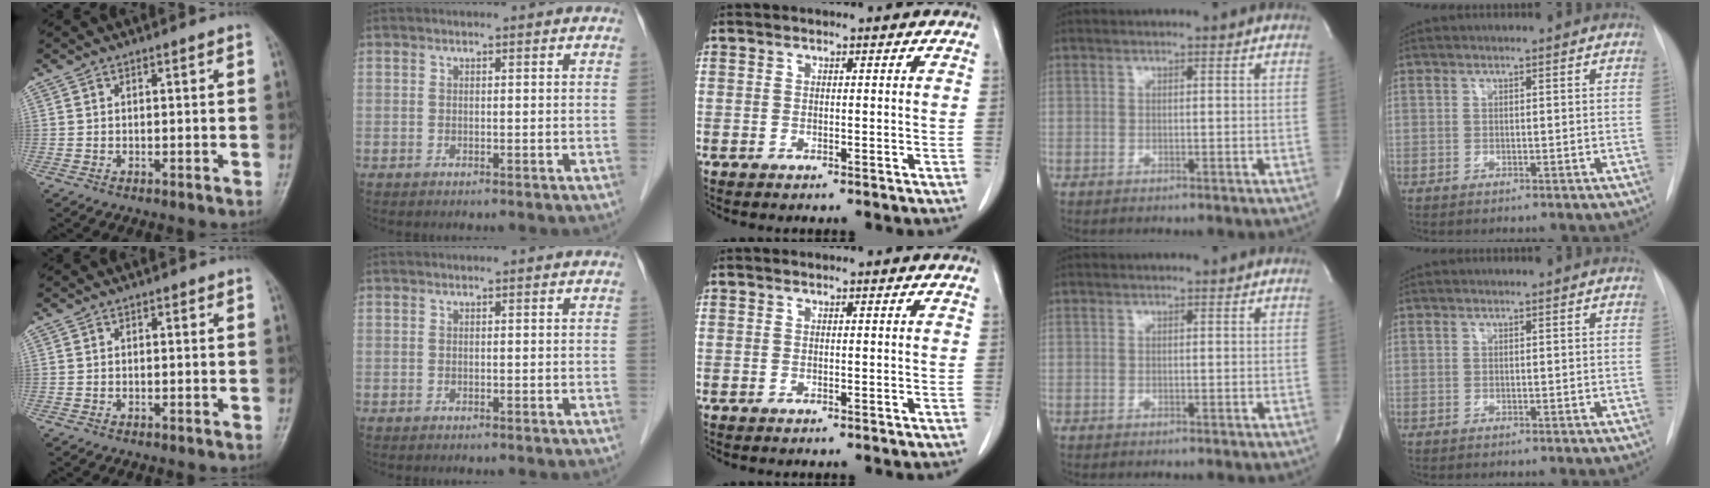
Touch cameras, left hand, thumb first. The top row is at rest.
{"thumb": {"total": 0.5, "force": [0.1, 0.4, 0.3], "torque": [0.003, 0.001, -0.002]}}